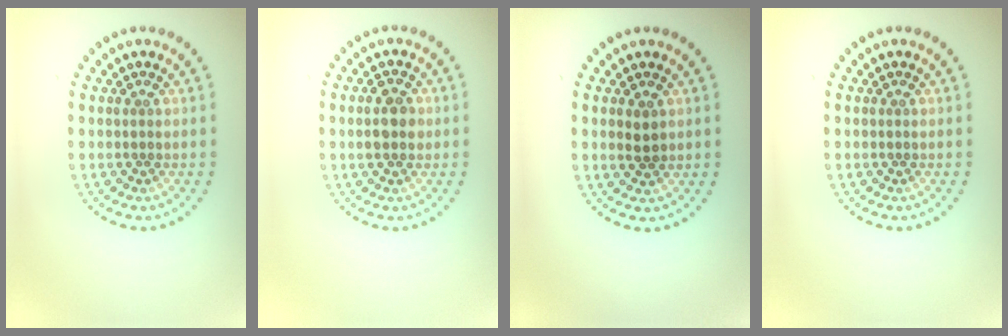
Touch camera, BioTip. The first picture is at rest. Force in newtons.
{"total": 2.8, "press": 2.7, "slide": 0.2}
{"total": 1.6, "press": 1.6, "slide": 0.2}
{"total": 0.0}